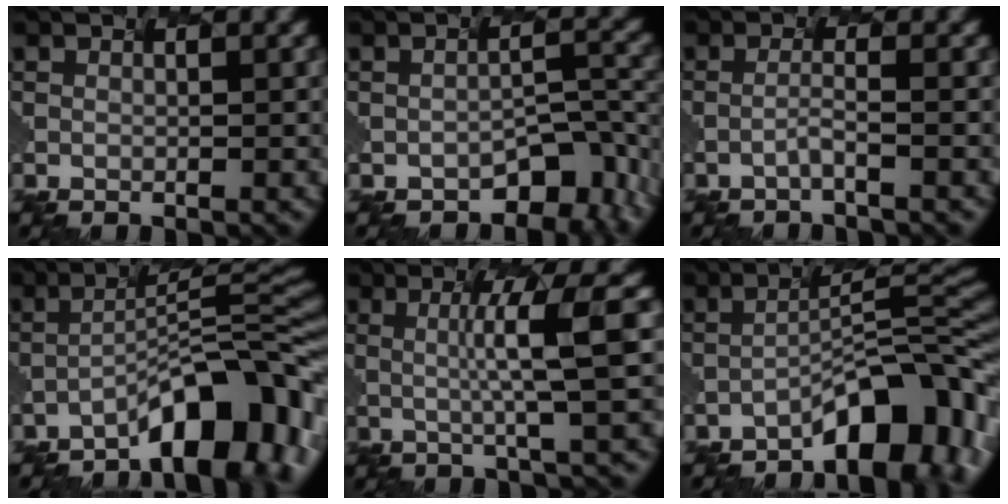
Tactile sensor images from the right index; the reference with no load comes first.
{"total": 5.9, "force": [-4.4, 2.3, 3.1], "torque": [-0.035, -0.010, -0.047]}
{"total": 1.6, "force": [-1.4, -0.5, 0.5], "torque": [-0.020, 0.006, -0.021]}
{"total": 9.2, "force": [-6.3, 2.1, 6.4], "torque": [-0.087, 0.019, -0.094]}
{"total": 4.6, "force": [-0.2, -0.1, 4.6], "torque": [-0.090, 0.006, 0.012]}
{"total": 8.4, "force": [-5.7, 2.2, 5.7], "torque": [-0.076, 0.017, -0.083]}